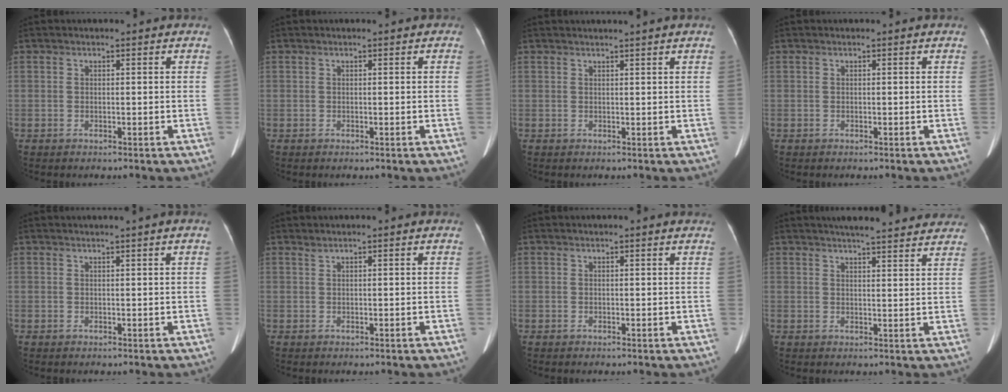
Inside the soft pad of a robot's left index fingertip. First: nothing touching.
{"total": 0.0}
{"total": 2.4, "force": [2.1, -0.8, 1.0], "torque": [-0.016, 0.011, 0.035]}
{"total": 0.0}
{"total": 1.6, "force": [1.2, -0.5, 1.0], "torque": [-0.017, 0.005, 0.026]}
{"total": 0.5, "force": [0.5, -0.1, 0.2], "torque": [-0.010, 0.006, 0.016]}
{"total": 1.8, "force": [1.7, -0.1, 0.6], "torque": [-0.014, 0.011, 0.017]}
{"total": 15.1, "force": [13.6, 2.2, 6.1], "torque": [-0.070, 0.023, 0.161]}